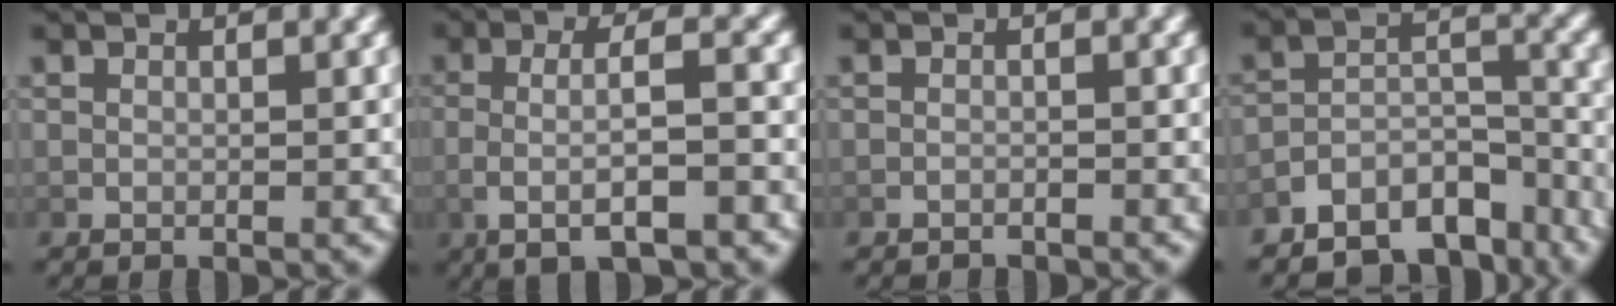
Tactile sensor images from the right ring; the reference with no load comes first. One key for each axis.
{"total": 4.9, "fx": -1.4, "fy": 1.5, "fz": 4.5, "tx": -0.083, "ty": 0.000, "tz": -0.019}
{"total": 1.2, "fx": -1.2, "fy": 0.0, "fz": 0.0, "tx": -0.007, "ty": -0.004, "tz": -0.017}
{"total": 9.3, "fx": -7.2, "fy": 4.4, "fz": 3.9, "tx": -0.047, "ty": -0.013, "tz": -0.112}